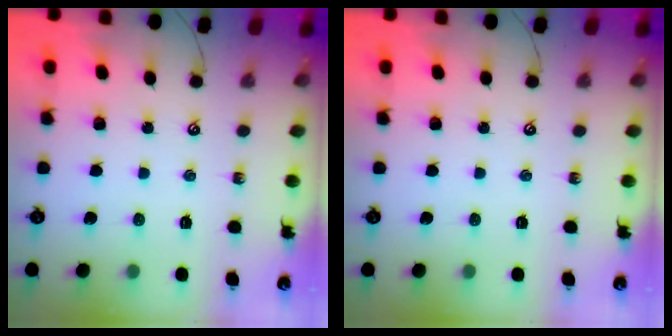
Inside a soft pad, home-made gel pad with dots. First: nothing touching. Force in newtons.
{"total": 0.0}